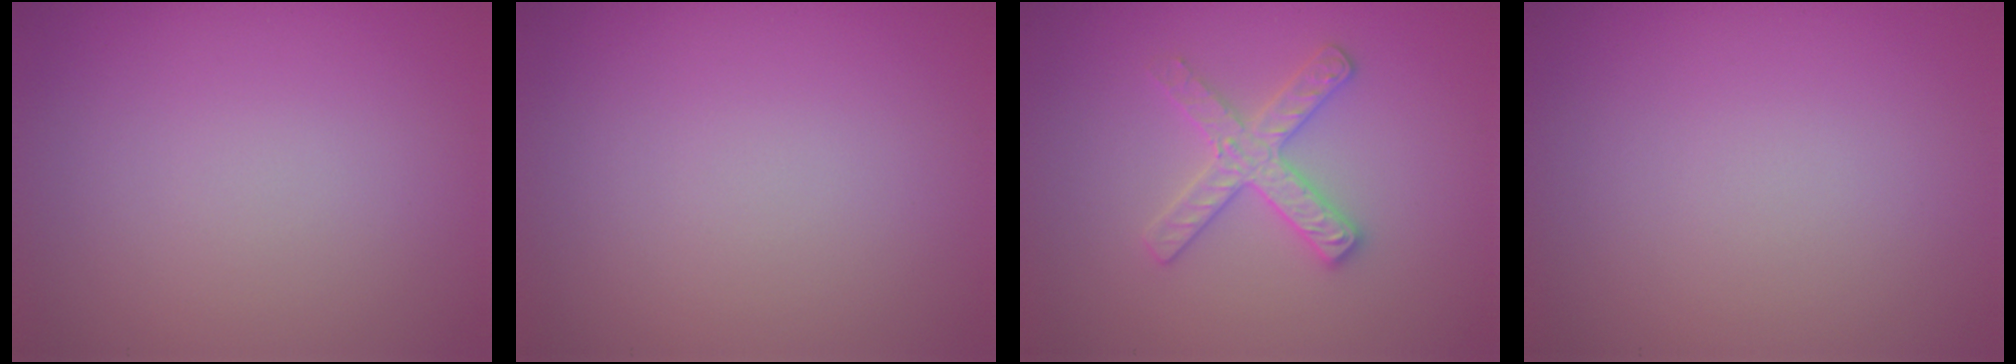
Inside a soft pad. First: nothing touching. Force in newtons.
{"total": 0.0}
{"total": 2.8, "press": 2.8, "slide": 0.3}
{"total": 0.0}